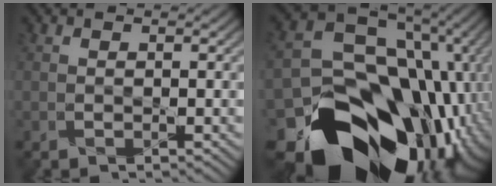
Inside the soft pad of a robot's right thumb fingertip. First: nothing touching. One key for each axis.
{"total": 21.5, "fx": -8.4, "fy": 16.5, "fz": 10.9, "tx": -0.239, "ty": -0.057, "tz": -0.121}